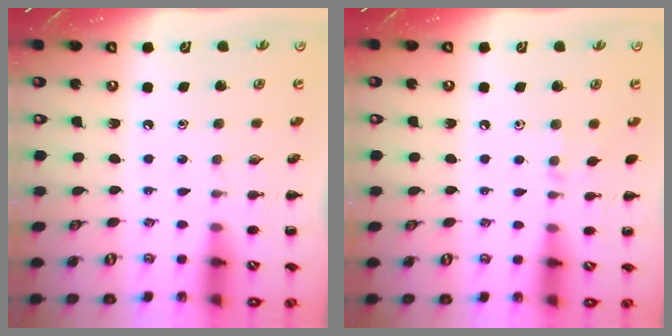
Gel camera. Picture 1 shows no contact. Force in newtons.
{"total": 3.3, "press": 3.1, "slide": 1.2}